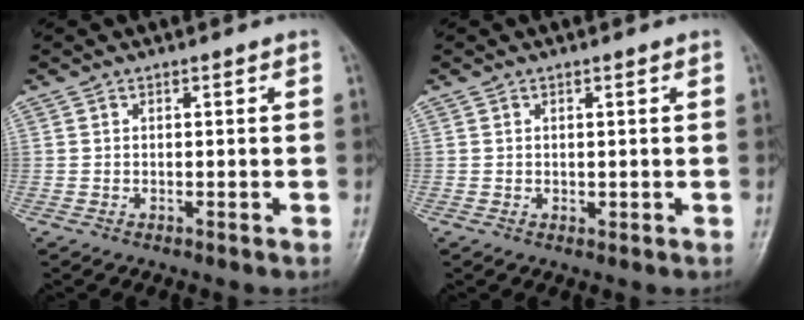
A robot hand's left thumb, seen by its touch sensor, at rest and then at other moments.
{"total": 0.9, "force": [0.5, 0.6, 0.5], "torque": [-0.002, -0.004, 0.007]}